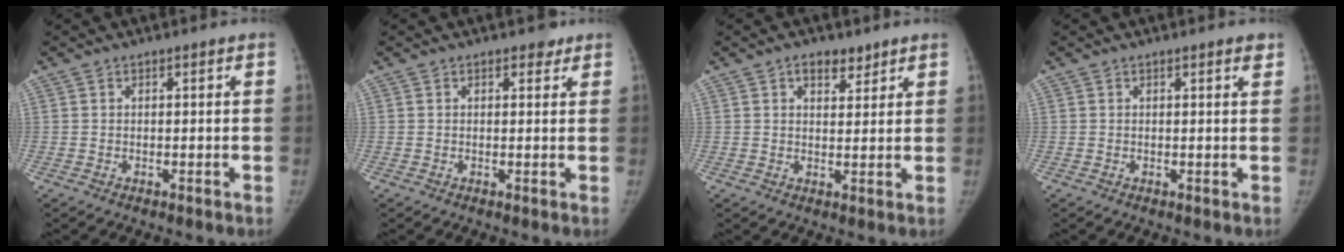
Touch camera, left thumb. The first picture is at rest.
{"total": 1.5, "force": [1.1, 1.0, 0.4], "torque": [0.008, -0.004, 0.009]}
{"total": 3.9, "force": [2.6, 2.2, 1.9], "torque": [-0.006, -0.013, 0.041]}
{"total": 1.0, "force": [0.7, 0.1, 0.7], "torque": [-0.007, -0.003, 0.008]}